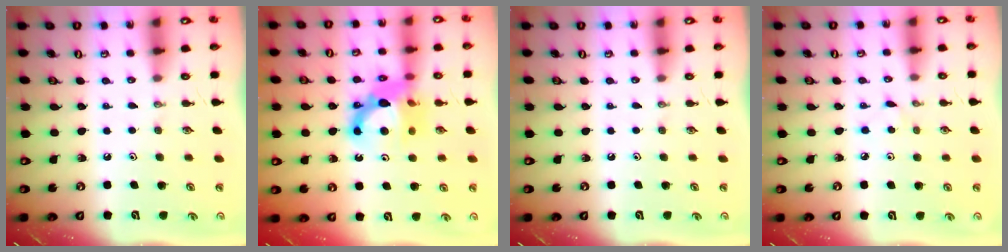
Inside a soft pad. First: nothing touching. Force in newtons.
{"total": 12.5, "press": 12.4, "slide": 1.6}
{"total": 0.0}
{"total": 2.3, "press": 2.3, "slide": 0.3}